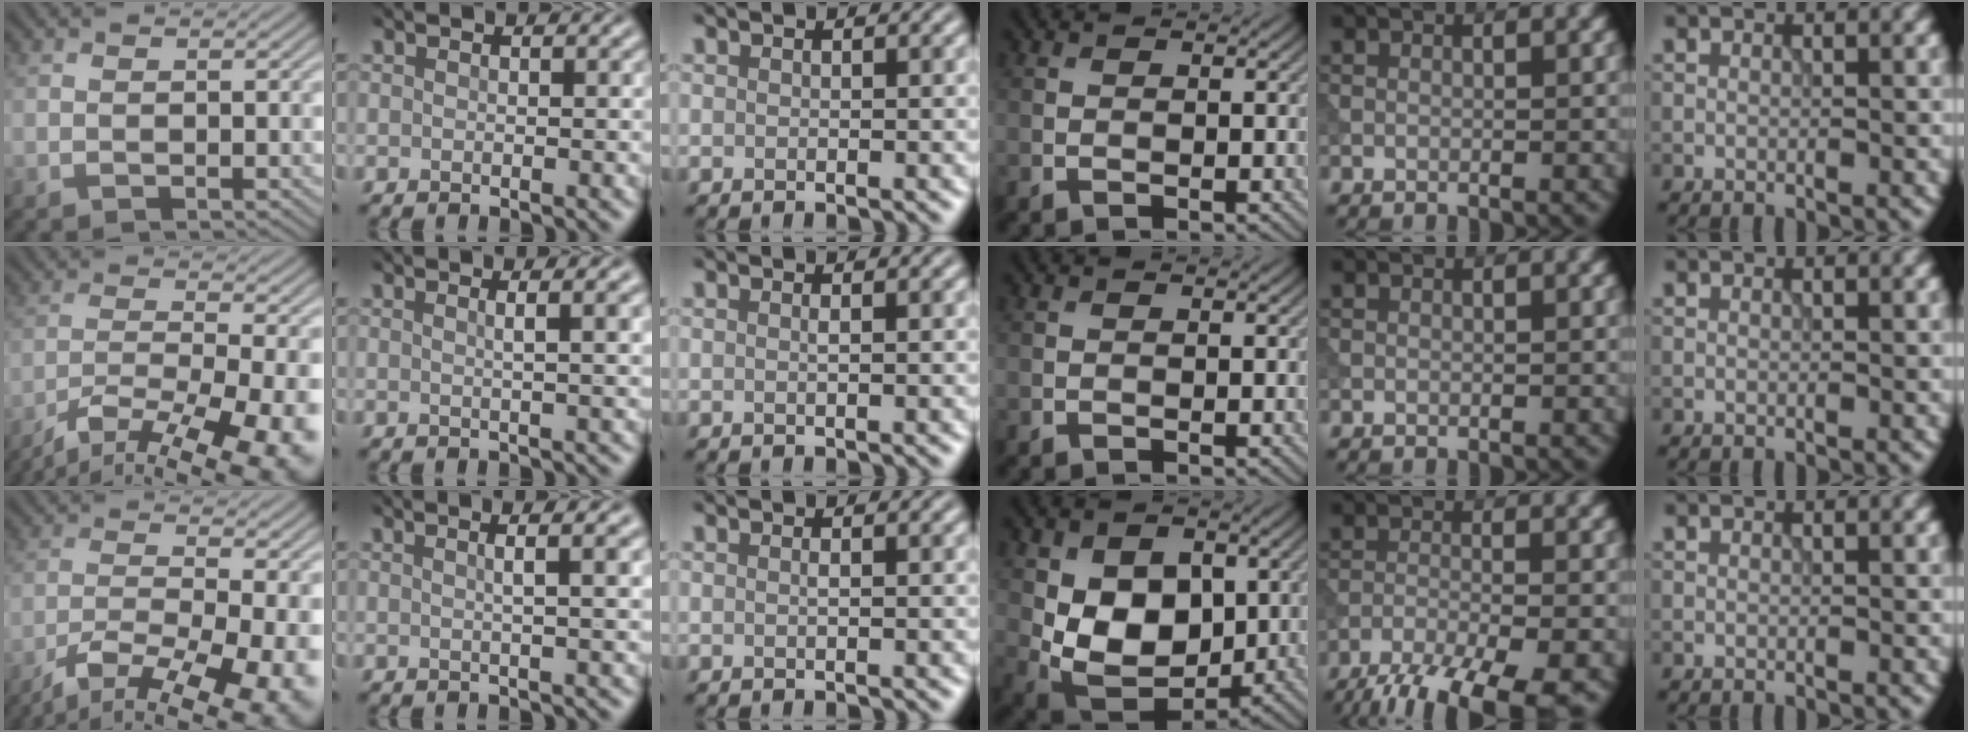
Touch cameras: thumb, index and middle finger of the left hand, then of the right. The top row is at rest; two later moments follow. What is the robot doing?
{"motion": "extract", "object": "tissue"}